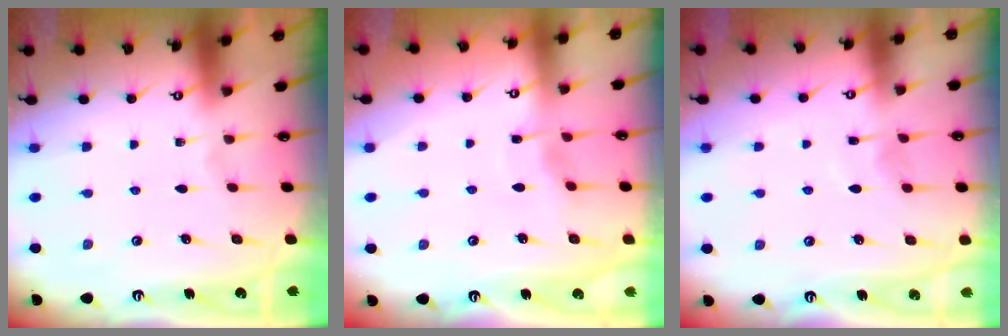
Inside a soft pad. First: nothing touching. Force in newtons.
{"total": 3.2, "press": 3.2, "slide": 0.3}
{"total": 5.1, "press": 5.1, "slide": 0.5}